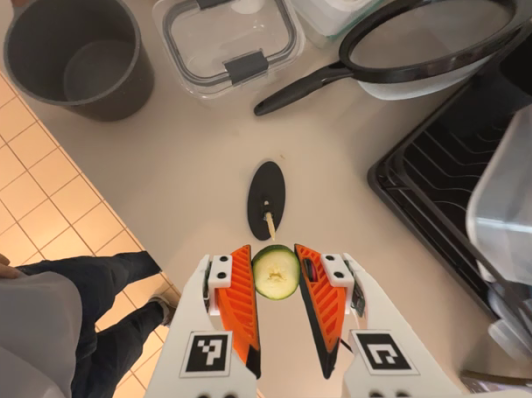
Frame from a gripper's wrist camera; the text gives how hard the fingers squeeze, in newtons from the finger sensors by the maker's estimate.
{"total": 7.8, "left": 7.5, "right": 8.1}